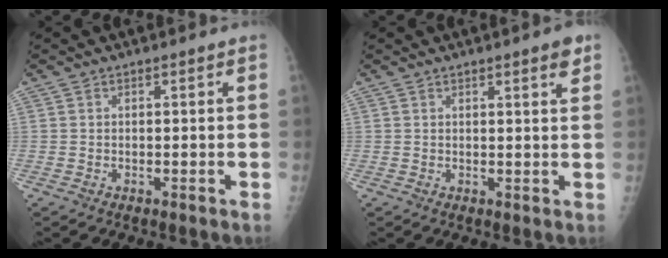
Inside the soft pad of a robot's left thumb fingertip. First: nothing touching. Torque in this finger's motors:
{"motor_torque": [-0.10, -0.05, -0.28, -0.10, 0.01]}